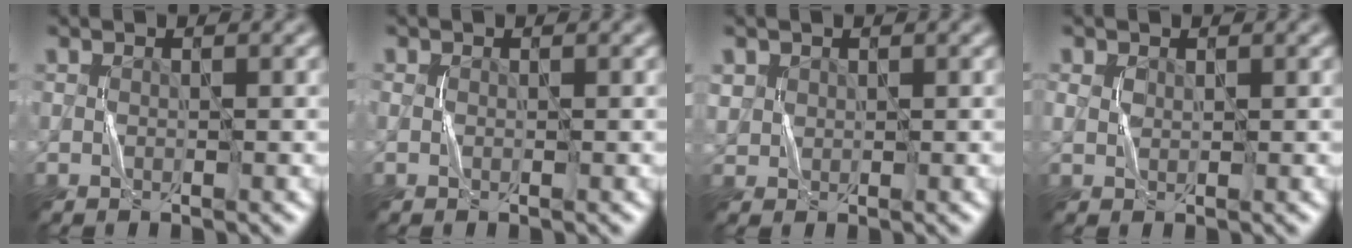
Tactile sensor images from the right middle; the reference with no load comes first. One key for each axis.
{"total": 0.0}
{"total": 1.4, "fx": 0.6, "fy": 1.2, "fz": 0.1, "tx": -0.007, "ty": 0.000, "tz": 0.017}
{"total": 0.7, "fx": 0.4, "fy": 0.5, "fz": 0.1, "tx": -0.005, "ty": -0.001, "tz": 0.012}